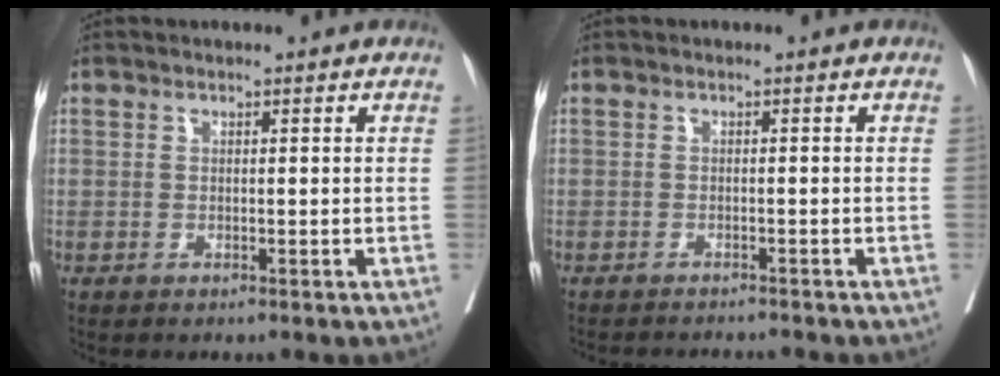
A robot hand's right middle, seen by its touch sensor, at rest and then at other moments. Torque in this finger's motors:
{"motor_torque": [0.45, -0.53, 0.00, 0.00]}